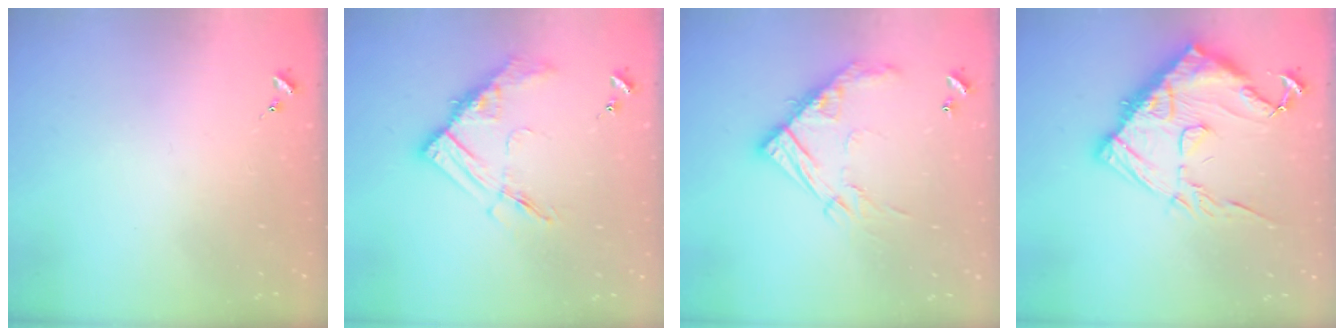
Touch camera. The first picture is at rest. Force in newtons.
{"total": 12.4, "press": 12.4, "slide": 0.9}
{"total": 16.5, "press": 16.5, "slide": 1.5}
{"total": 18.7, "press": 18.6, "slide": 1.2}